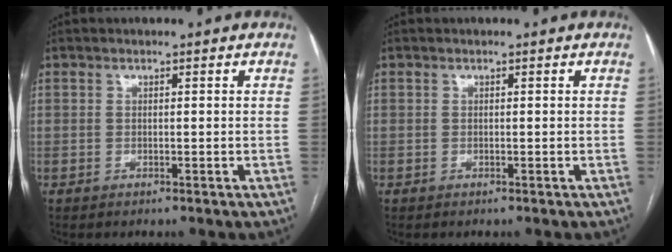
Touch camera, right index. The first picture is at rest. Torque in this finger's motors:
{"motor_torque": [0.01, 0.00, 0.00, -0.01]}